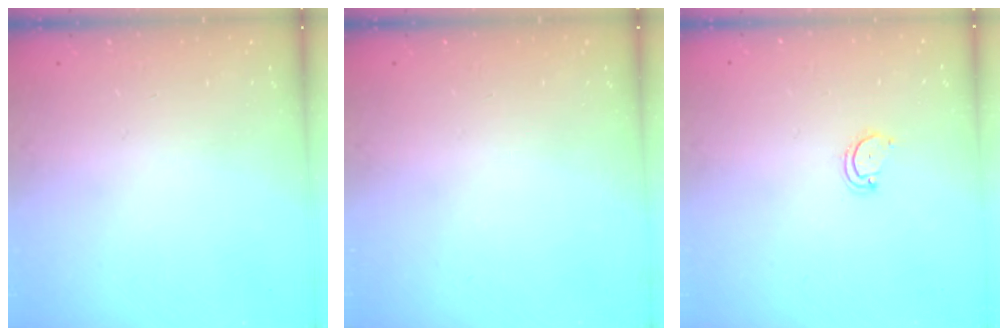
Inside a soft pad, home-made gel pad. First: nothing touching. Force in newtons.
{"total": 0.0}
{"total": 3.5, "press": 3.5, "slide": 0.5}